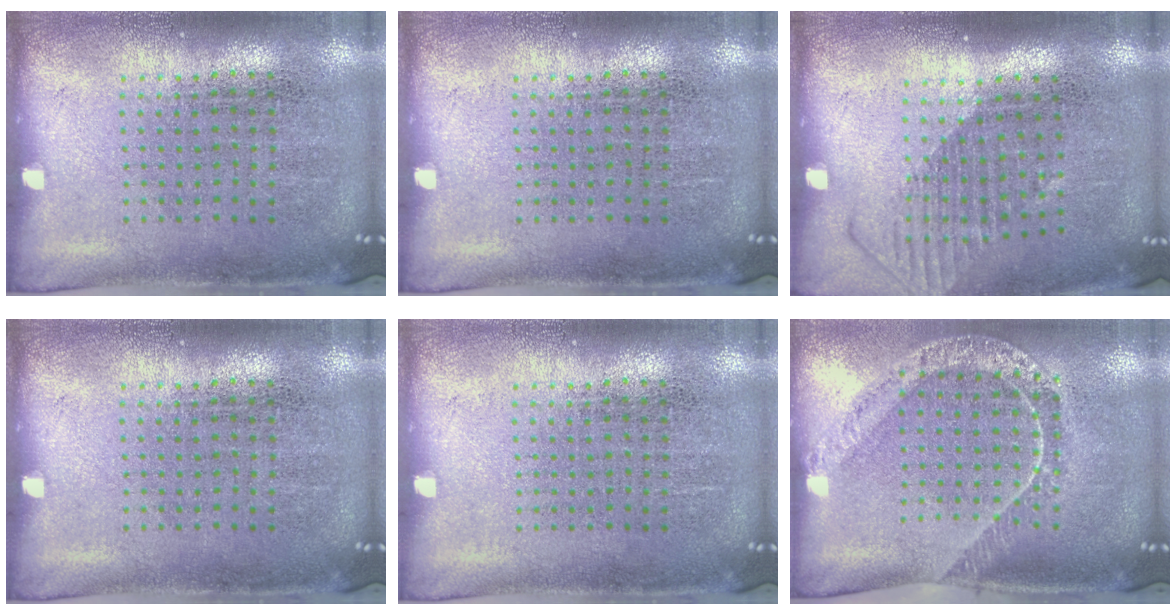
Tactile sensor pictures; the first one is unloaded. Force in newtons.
{"total": 0.0}
{"total": 1.5, "press": 1.2, "slide": 1.0}
{"total": 0.0}
{"total": 0.0}
{"total": 1.4, "press": 1.4, "slide": 0.2}